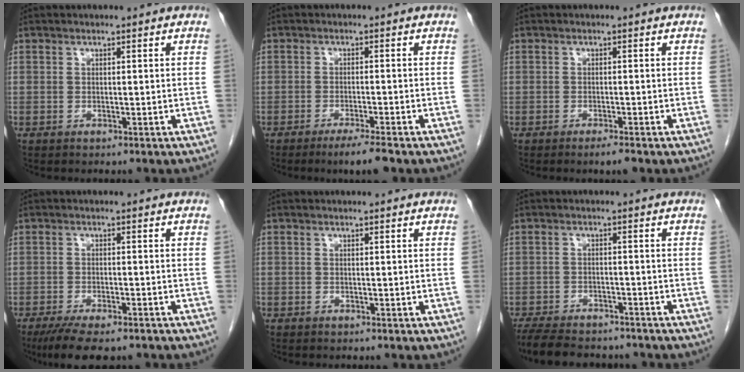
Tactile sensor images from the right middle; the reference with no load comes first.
{"total": 4.2, "force": [-3.0, -0.1, 2.9], "torque": [-0.047, -0.011, -0.051]}
{"total": 1.8, "force": [-1.3, 0.1, 1.2], "torque": [-0.022, -0.003, -0.021]}
{"total": 9.9, "force": [-7.8, 2.6, 5.4], "torque": [-0.080, -0.012, -0.118]}
{"total": 0.7, "force": [-0.5, 0.4, 0.1], "torque": [-0.004, 0.003, -0.008]}
{"total": 13.1, "force": [-11.3, 4.1, 5.3], "torque": [-0.111, -0.007, -0.162]}